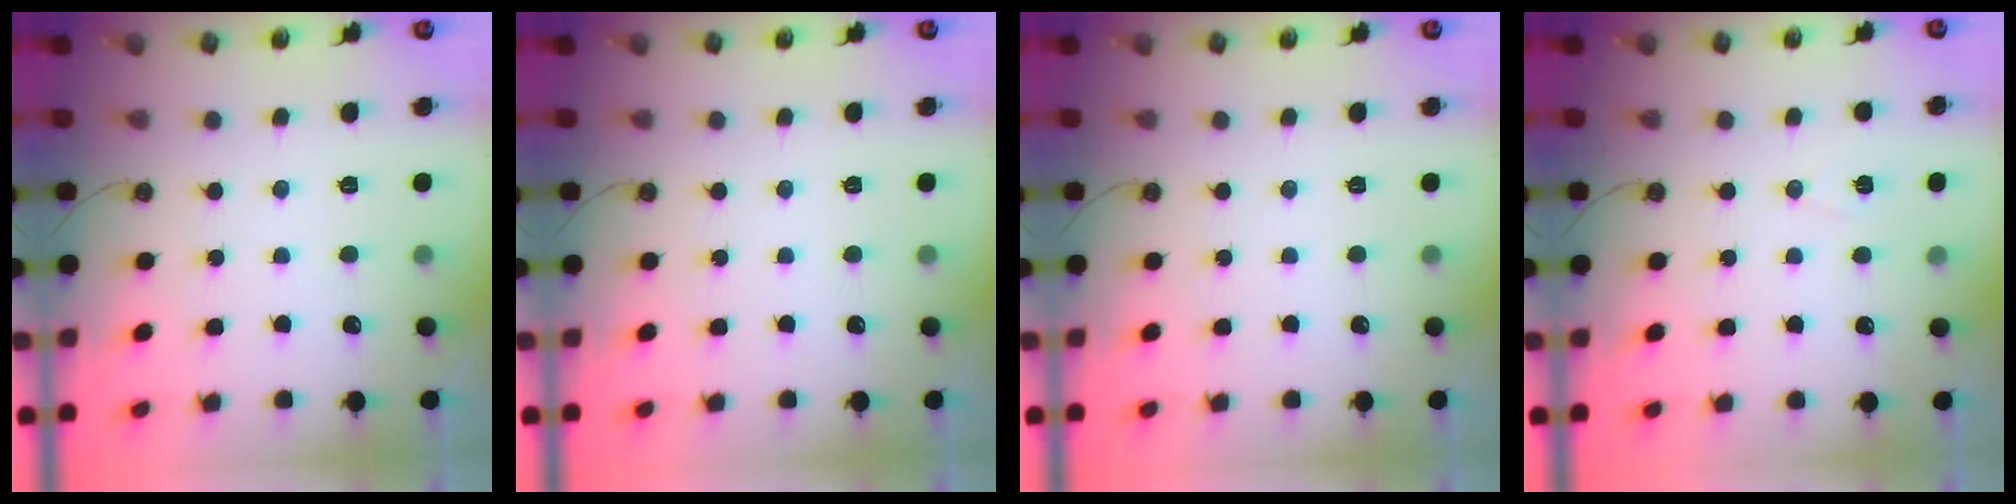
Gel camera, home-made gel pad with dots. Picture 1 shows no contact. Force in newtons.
{"total": 0.0}
{"total": 0.0}
{"total": 6.7, "press": 5.1, "slide": 4.3}